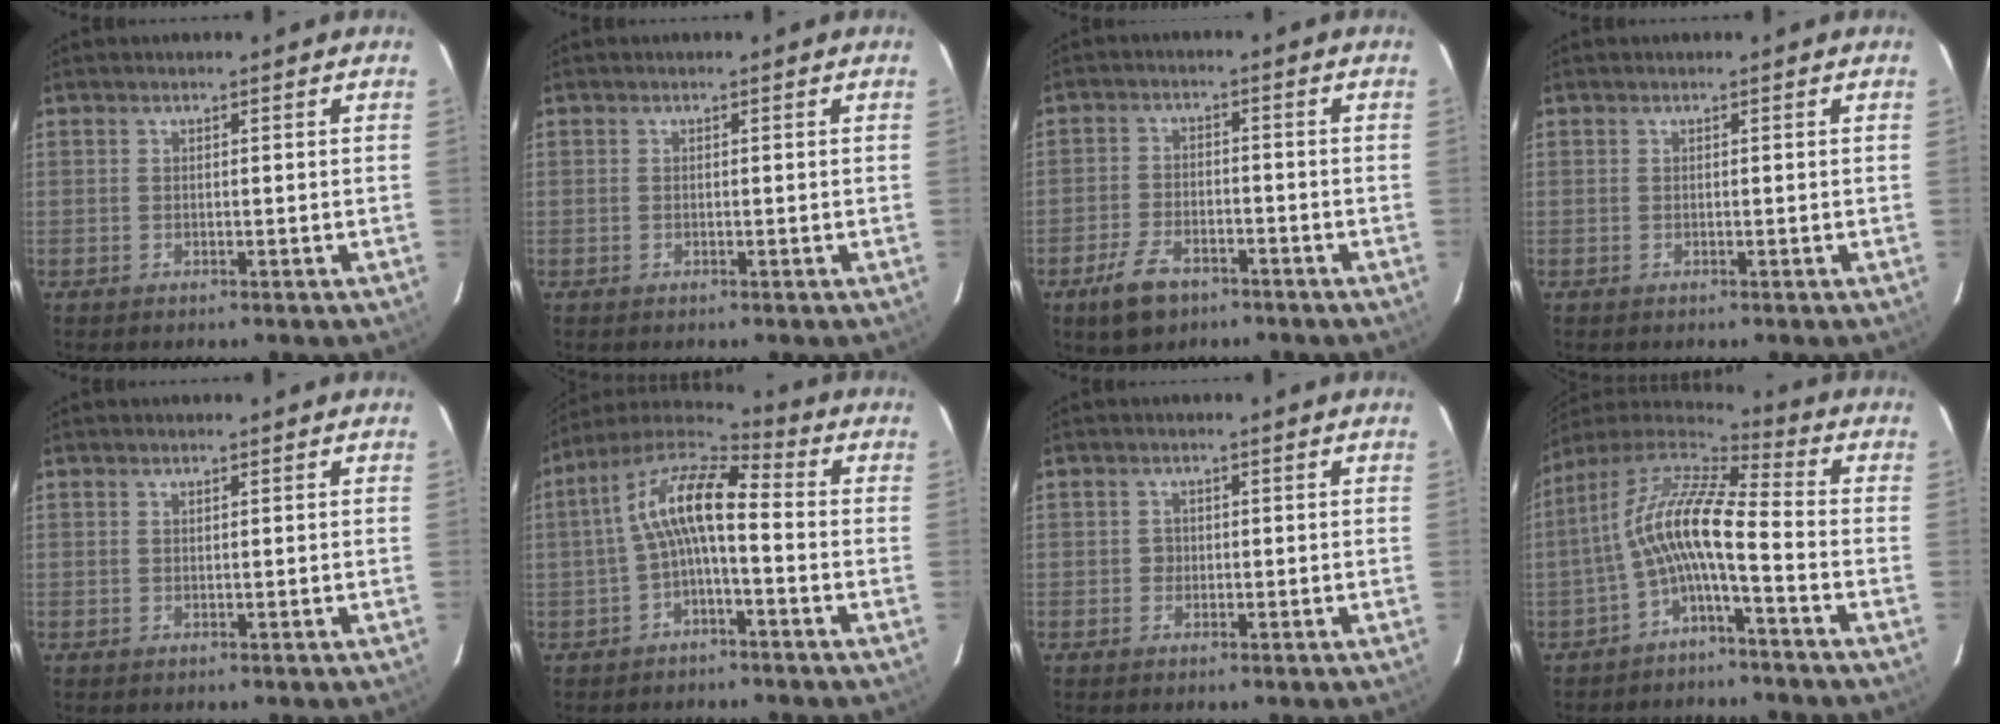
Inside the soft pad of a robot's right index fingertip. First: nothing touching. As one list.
[{"total": 0.0}, {"total": 7.4, "force": [-4.9, 3.9, 4.0], "torque": [-0.106, -0.003, -0.085]}, {"total": 0.0}, {"total": 0.0}, {"total": 10.6, "force": [-1.3, 3.4, 9.9], "torque": [-0.201, 0.024, -0.030]}, {"total": 1.4, "force": [-0.4, 1.3, 0.1], "torque": [0.000, 0.003, -0.005]}, {"total": 11.6, "force": [-2.8, 2.2, 11.0], "torque": [-0.220, 0.016, -0.059]}]